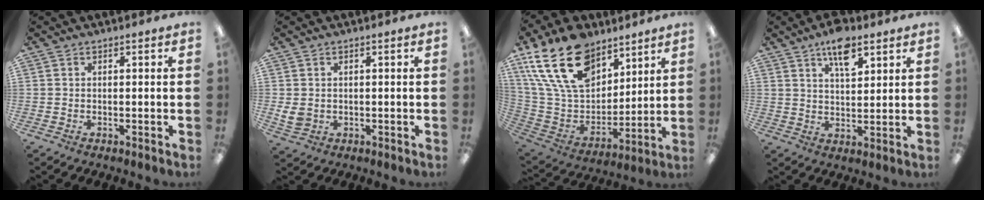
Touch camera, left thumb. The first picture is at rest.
{"total": 3.7, "force": [0.3, 3.0, 2.1], "torque": [-0.038, -0.001, 0.005]}
{"total": 23.7, "force": [13.7, 14.2, 13.2], "torque": [-0.264, -0.062, 0.254]}
{"total": 9.1, "force": [5.7, 4.0, 5.8], "torque": [-0.087, -0.023, 0.095]}